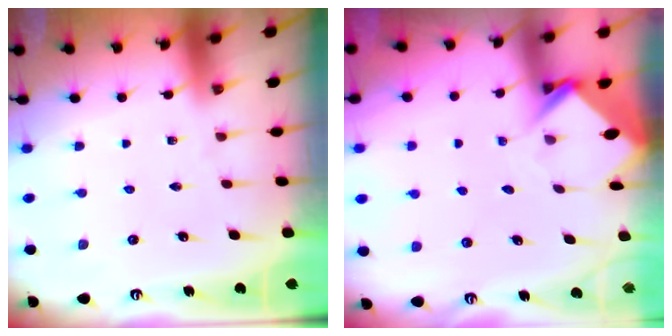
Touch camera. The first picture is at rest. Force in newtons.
{"total": 3.9, "press": 3.9, "slide": 0.3}